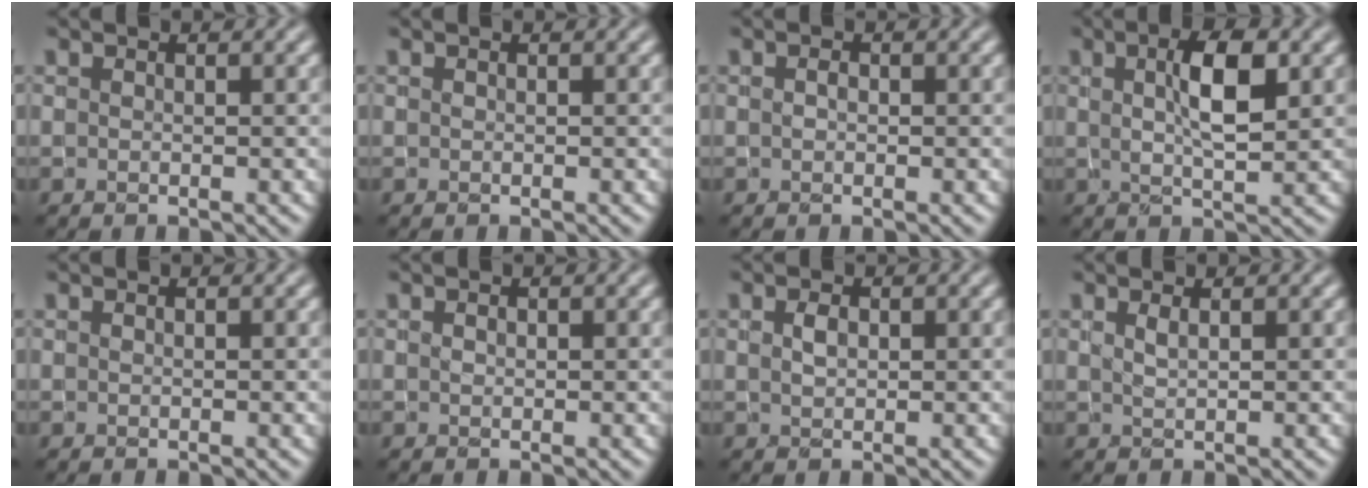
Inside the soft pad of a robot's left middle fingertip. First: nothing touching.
{"total": 0.0}
{"total": 0.7, "force": [-0.1, 0.5, 0.5], "torque": [-0.011, 0.000, -0.001]}
{"total": 4.5, "force": [1.1, 1.3, 4.2], "torque": [-0.074, 0.003, 0.018]}
{"total": 0.0}
{"total": 0.0}
{"total": 0.9, "force": [0.2, 0.6, 0.7], "torque": [-0.017, 0.002, 0.008]}
{"total": 0.7, "force": [0.3, 0.2, 0.6], "torque": [-0.007, 0.001, 0.004]}